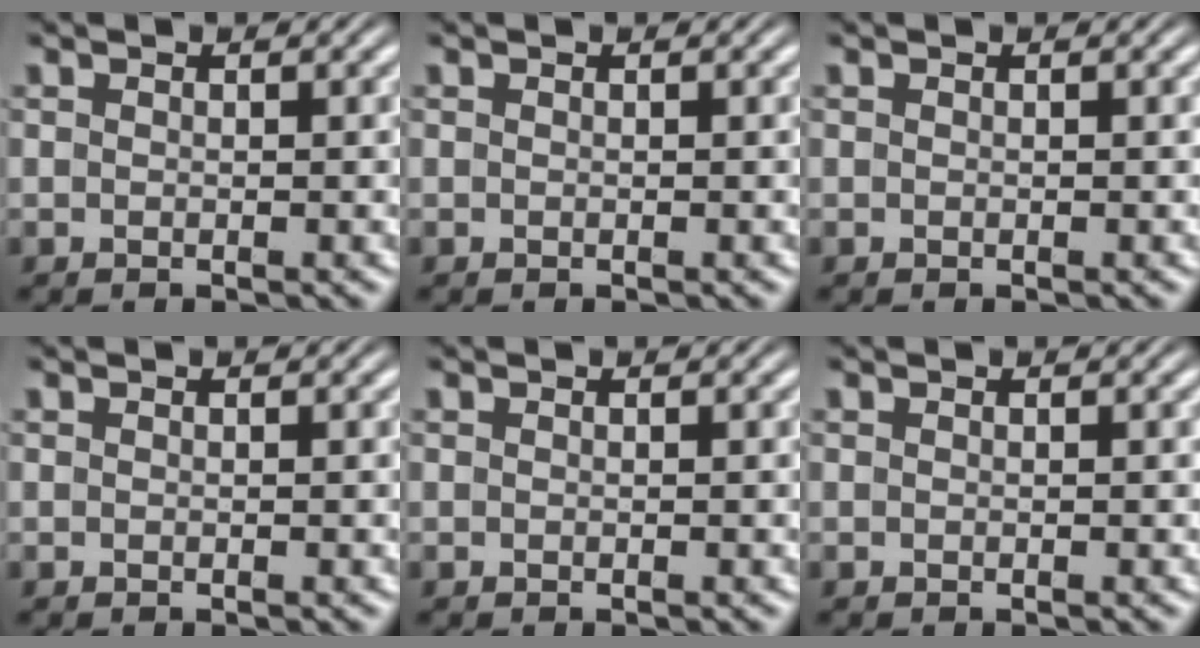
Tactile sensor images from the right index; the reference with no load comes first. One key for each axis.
{"total": 0.0}
{"total": 0.0}
{"total": 0.0}
{"total": 0.0}
{"total": 0.0}